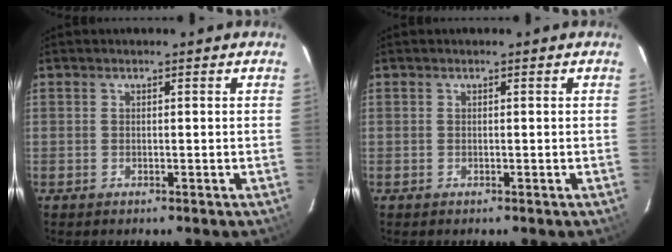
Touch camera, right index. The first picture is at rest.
{"total": 0.0}